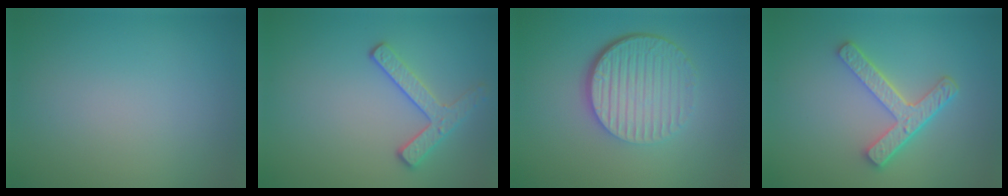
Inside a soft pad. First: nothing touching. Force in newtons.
{"total": 2.5, "press": 2.3, "slide": 0.9}
{"total": 6.4, "press": 4.4, "slide": 4.7}
{"total": 4.4, "press": 3.4, "slide": 2.8}